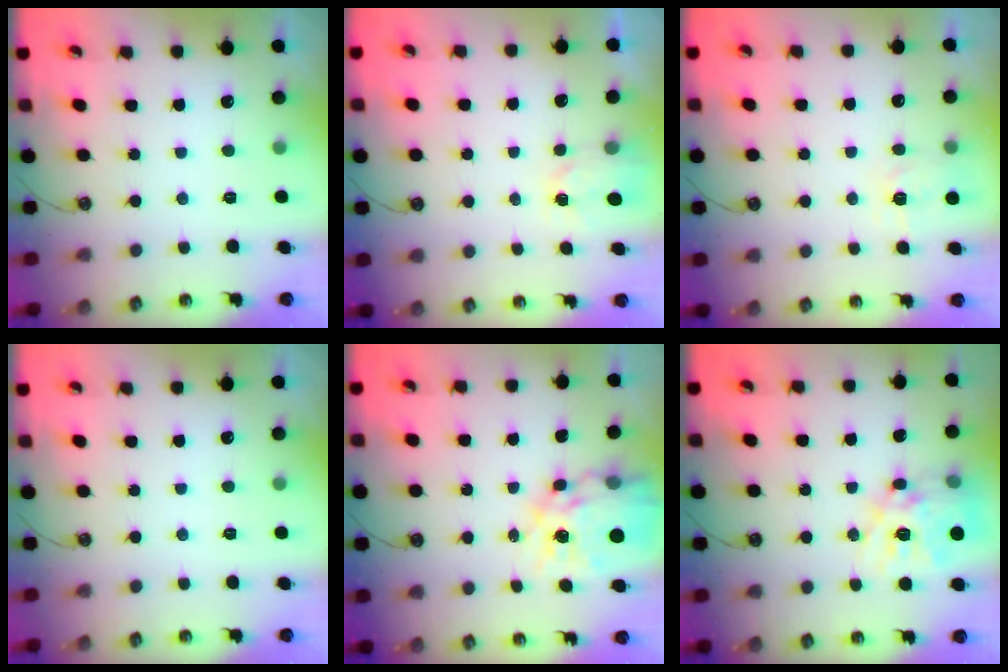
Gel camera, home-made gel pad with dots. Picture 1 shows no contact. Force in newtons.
{"total": 2.2, "press": 2.2, "slide": 0.2}
{"total": 4.7, "press": 4.6, "slide": 0.7}
{"total": 0.0}
{"total": 18.2, "press": 18.1, "slide": 1.9}
{"total": 16.8, "press": 16.7, "slide": 1.6}